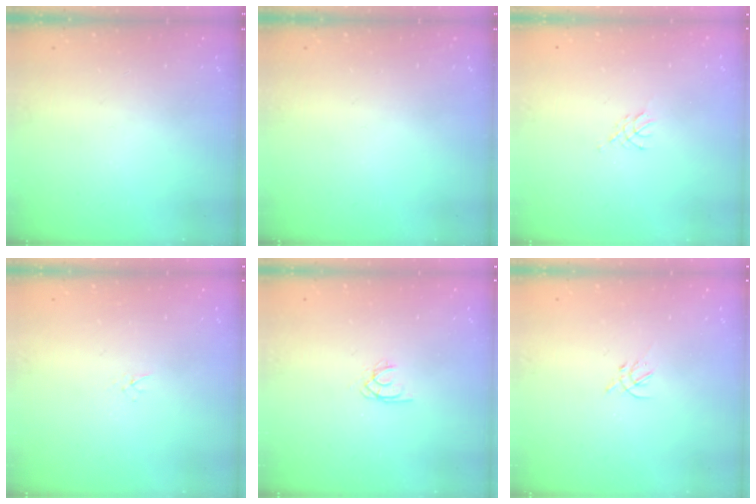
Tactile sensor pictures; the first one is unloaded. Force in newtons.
{"total": 0.0}
{"total": 3.8, "press": 3.8, "slide": 0.6}
{"total": 1.6, "press": 1.6, "slide": 0.2}
{"total": 1.7, "press": 1.7, "slide": 0.1}
{"total": 1.4, "press": 1.3, "slide": 0.5}